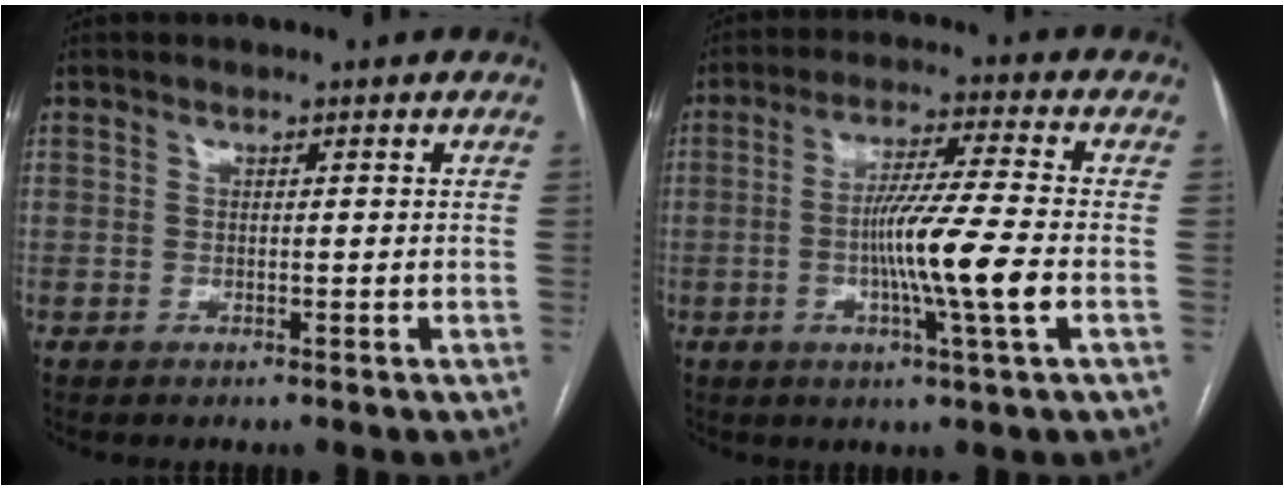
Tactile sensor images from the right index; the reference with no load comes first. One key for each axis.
{"total": 11.0, "fx": -2.2, "fy": -1.1, "fz": 10.7, "tx": -0.197, "ty": -0.012, "tz": -0.045}